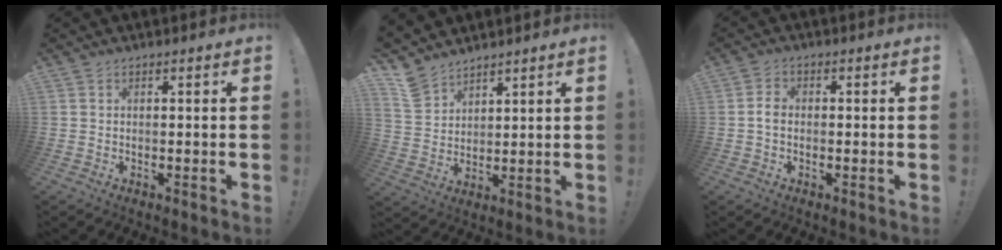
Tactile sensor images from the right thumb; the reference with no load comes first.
{"total": 8.3, "force": [6.8, 4.4, 1.8], "torque": [-0.046, -0.046, 0.137]}
{"total": 2.8, "force": [-0.6, 1.9, 2.0], "torque": [-0.031, 0.007, -0.012]}